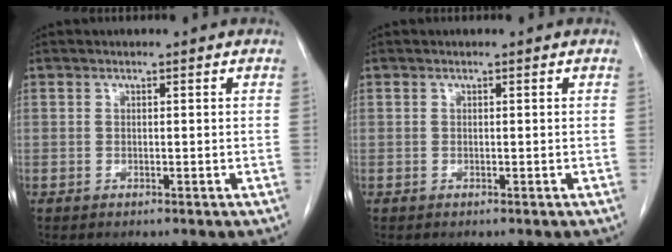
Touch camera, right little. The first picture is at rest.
{"total": 0.0}